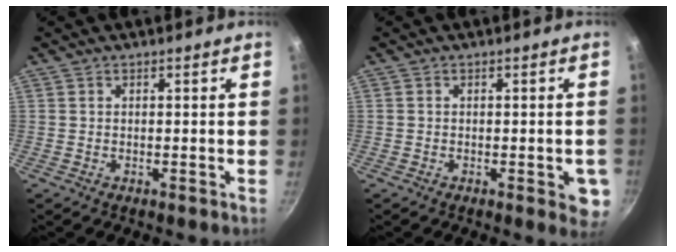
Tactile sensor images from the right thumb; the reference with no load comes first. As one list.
[{"total": 4.7, "force": [-1.4, 1.9, 4.1], "torque": [-0.030, -0.001, -0.018]}]